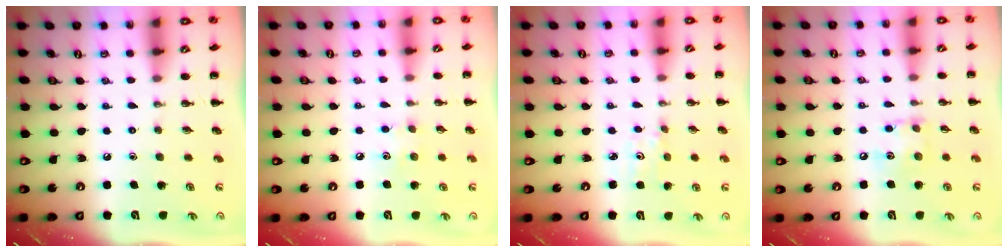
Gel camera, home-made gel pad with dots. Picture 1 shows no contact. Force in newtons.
{"total": 4.8, "press": 4.6, "slide": 1.2}
{"total": 2.7, "press": 2.6, "slide": 0.8}
{"total": 7.7, "press": 7.7, "slide": 0.7}